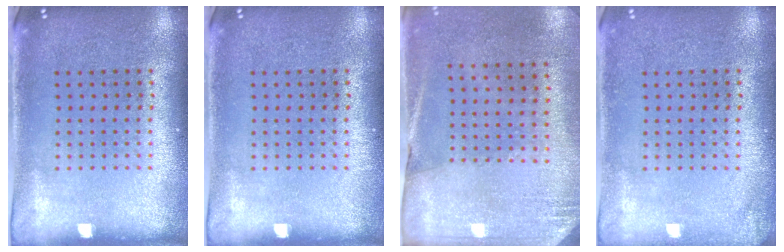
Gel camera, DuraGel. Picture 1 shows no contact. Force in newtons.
{"total": 0.0}
{"total": 2.6, "press": 2.3, "slide": 1.2}
{"total": 1.1, "press": 1.1, "slide": 0.1}